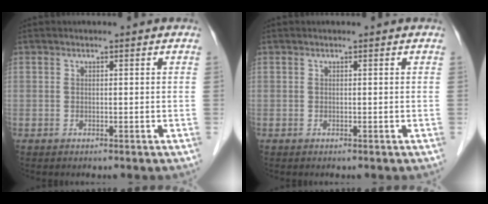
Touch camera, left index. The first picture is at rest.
{"total": 0.0}